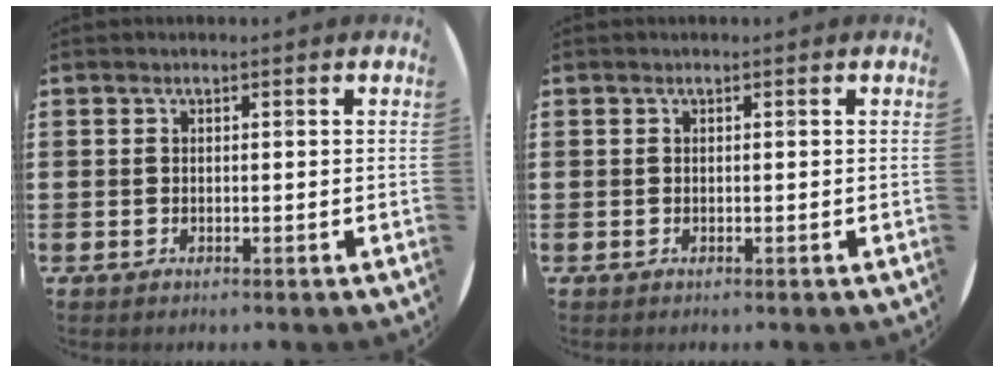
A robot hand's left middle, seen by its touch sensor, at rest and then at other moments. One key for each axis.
{"total": 0.0}